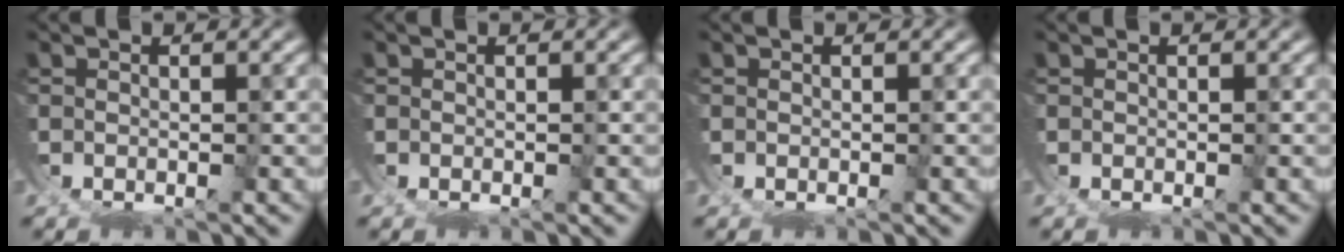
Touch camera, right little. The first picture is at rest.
{"total": 0.0}
{"total": 0.0}
{"total": 0.0}